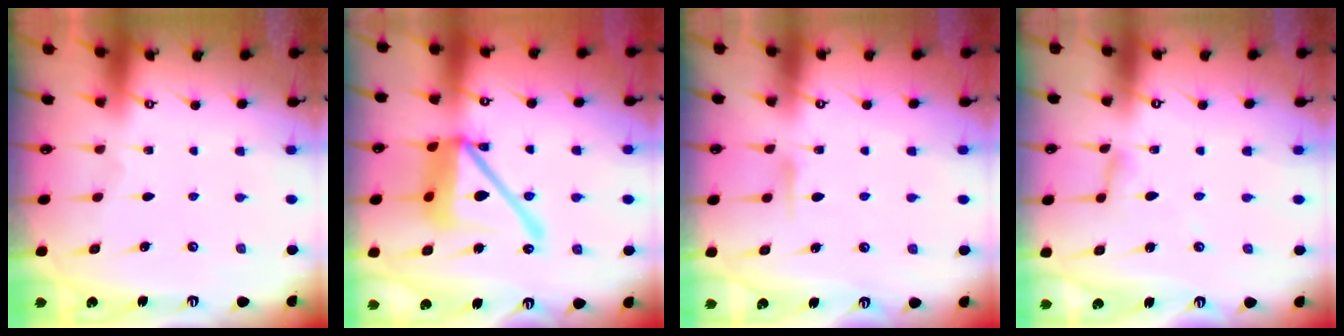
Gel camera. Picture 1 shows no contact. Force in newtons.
{"total": 16.4, "press": 16.3, "slide": 1.9}
{"total": 5.4, "press": 5.4, "slide": 0.7}
{"total": 2.6, "press": 2.6, "slide": 0.3}